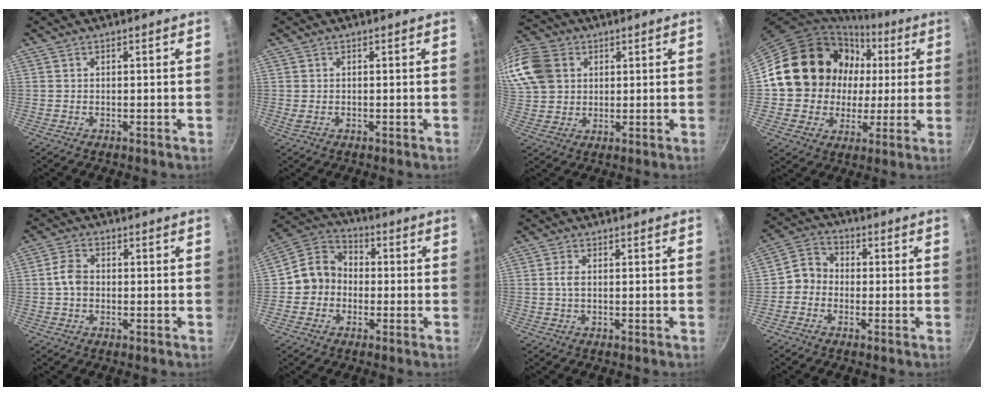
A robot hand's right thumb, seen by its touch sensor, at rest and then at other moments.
{"total": 1.0, "force": [-0.1, 0.6, 0.8], "torque": [-0.019, 0.001, 0.002]}
{"total": 19.9, "force": [6.2, 16.1, 9.9], "torque": [-0.239, 0.034, 0.121]}
{"total": 18.3, "force": [2.9, 16.4, 7.5], "torque": [-0.105, 0.023, 0.063]}
{"total": 4.1, "force": [-0.3, 3.0, 2.8], "torque": [-0.051, 0.015, -0.012]}
{"total": 8.8, "force": [-1.3, 7.9, 3.7], "torque": [-0.029, 0.030, -0.046]}
{"total": 1.7, "force": [0.1, 0.8, 1.5], "torque": [-0.037, 0.003, -0.001]}
{"total": 5.5, "force": [-1.2, 4.9, 2.3], "torque": [-0.015, 0.022, -0.043]}